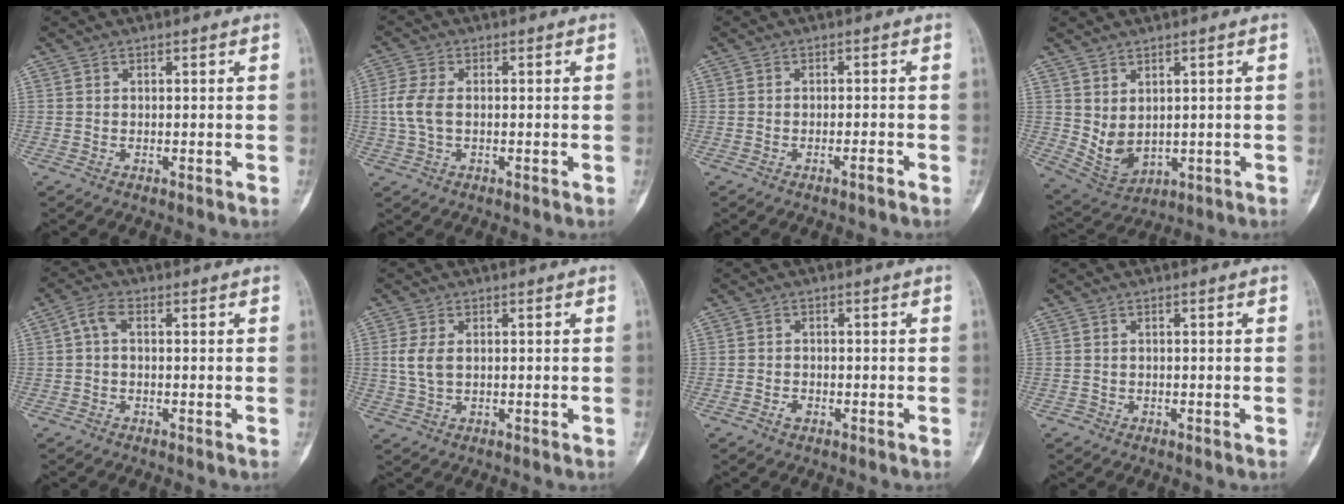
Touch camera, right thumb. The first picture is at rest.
{"total": 5.4, "force": [-0.2, 3.1, 4.4], "torque": [-0.109, 0.008, -0.008]}
{"total": 1.5, "force": [-1.0, 0.1, 1.1], "torque": [-0.023, 0.005, -0.016]}
{"total": 6.8, "force": [0.8, 4.6, 5.0], "torque": [-0.072, -0.014, 0.041]}
{"total": 3.3, "force": [0.2, 1.8, 2.8], "torque": [-0.053, 0.011, -0.003]}
{"total": 4.1, "force": [0.3, 2.5, 3.3], "torque": [-0.074, 0.002, 0.008]}
{"total": 1.6, "force": [-0.9, 1.1, 0.8], "torque": [-0.008, 0.008, -0.016]}
{"total": 0.8, "force": [-0.4, 0.7, -0.1], "torque": [0.007, 0.004, -0.011]}